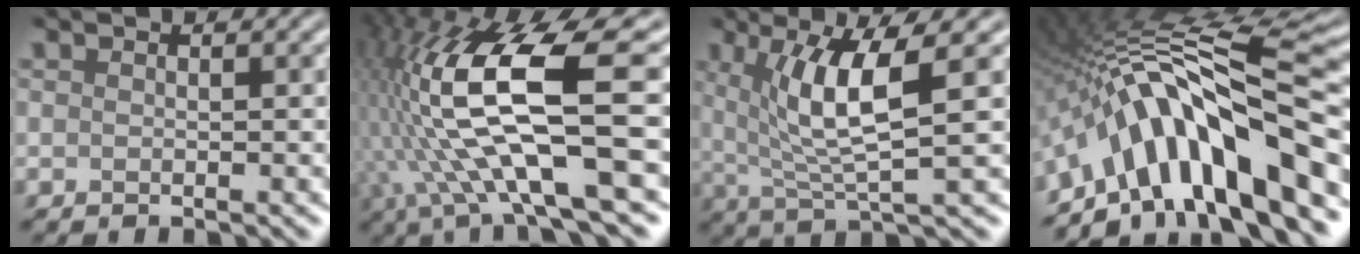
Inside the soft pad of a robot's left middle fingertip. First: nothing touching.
{"total": 12.7, "force": [0.3, 4.1, 12.0], "torque": [-0.245, 0.000, 0.015]}
{"total": 6.3, "force": [1.8, 1.2, 5.9], "torque": [-0.112, 0.007, 0.042]}
{"total": 13.9, "force": [-5.6, 4.1, 12.1], "torque": [-0.192, 0.039, -0.082]}